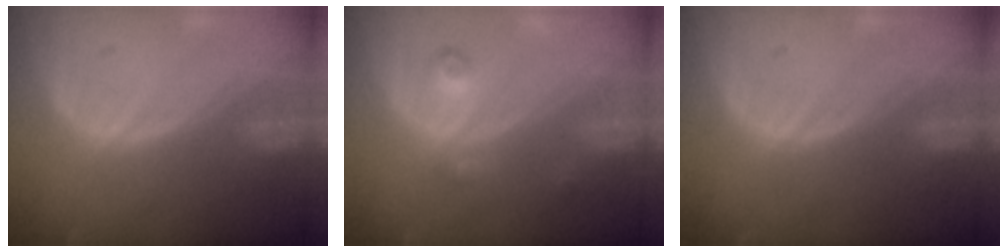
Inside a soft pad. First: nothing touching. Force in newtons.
{"total": 3.5, "press": 3.2, "slide": 1.6}
{"total": 0.0}